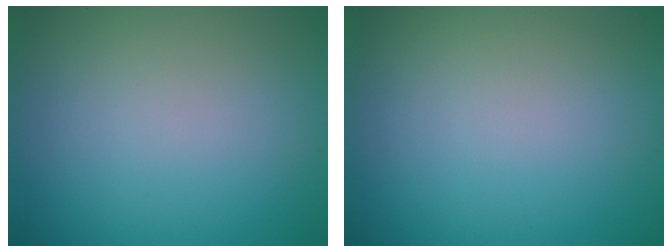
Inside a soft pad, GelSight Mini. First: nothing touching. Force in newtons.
{"total": 0.0}